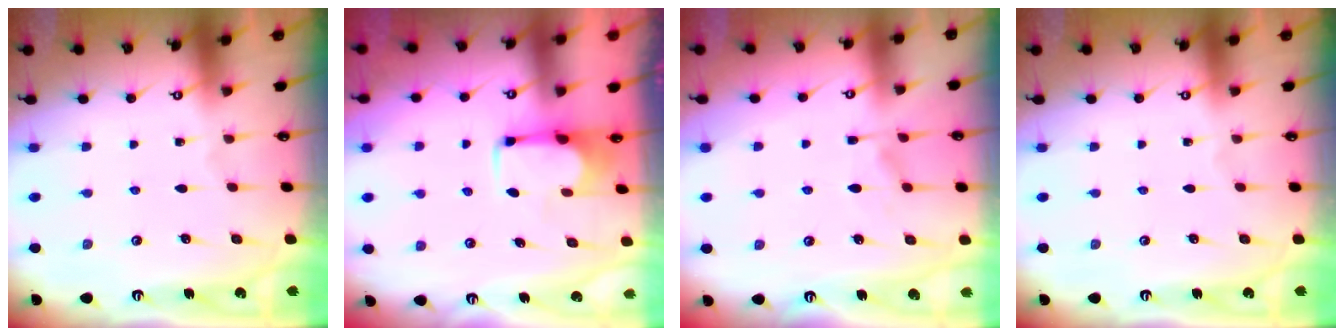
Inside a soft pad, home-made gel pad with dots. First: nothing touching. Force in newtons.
{"total": 2.0, "press": 1.8, "slide": 0.8}
{"total": 1.6, "press": 1.0, "slide": 1.2}
{"total": 0.0}